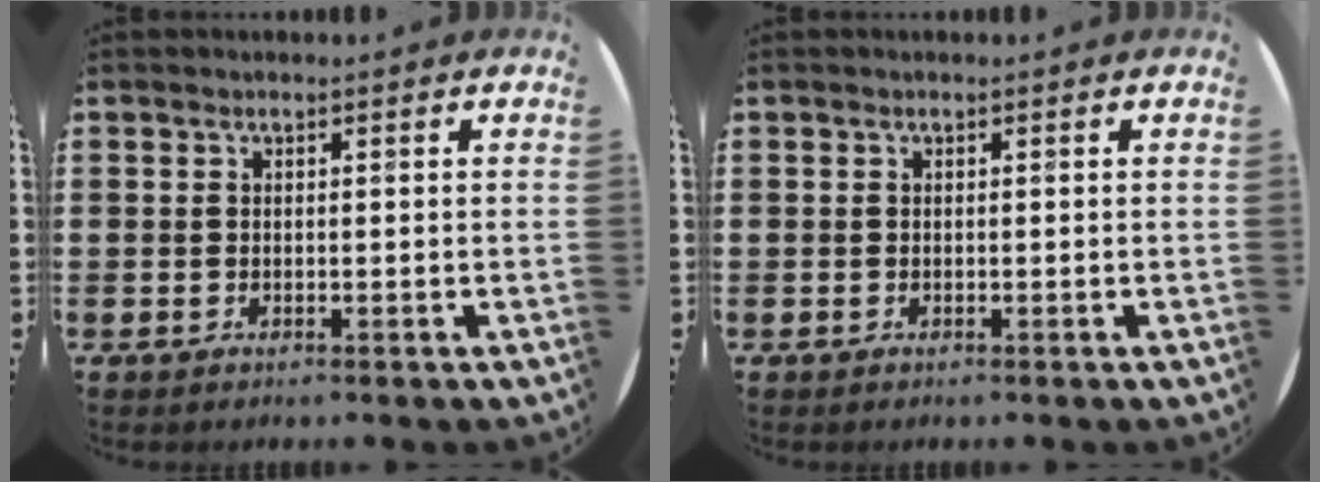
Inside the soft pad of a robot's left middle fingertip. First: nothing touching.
{"total": 0.0}